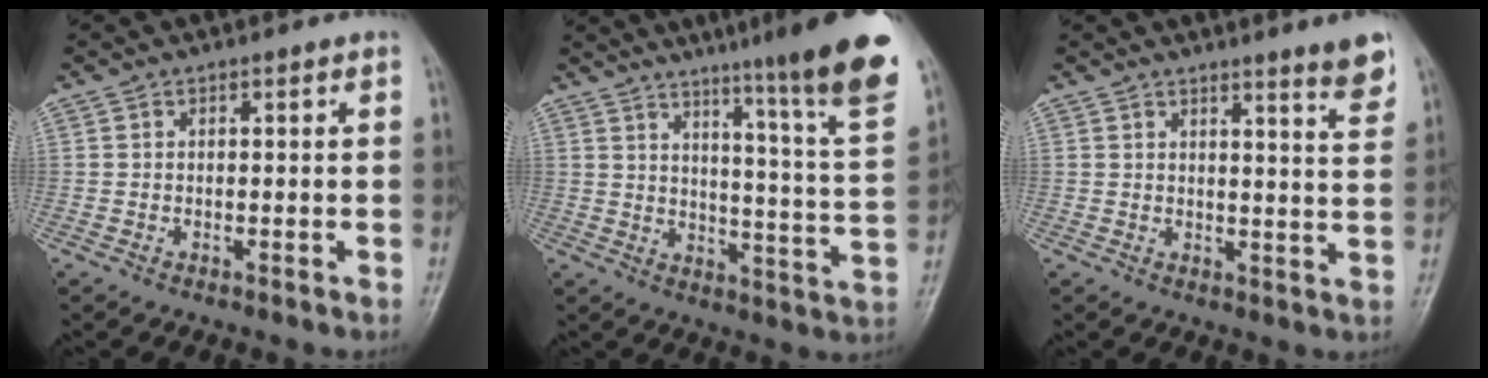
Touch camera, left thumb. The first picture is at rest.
{"total": 21.7, "force": [15.1, 0.9, 15.6], "torque": [-0.194, -0.088, 0.203]}
{"total": 5.9, "force": [4.4, 0.1, 4.0], "torque": [-0.042, -0.037, 0.054]}